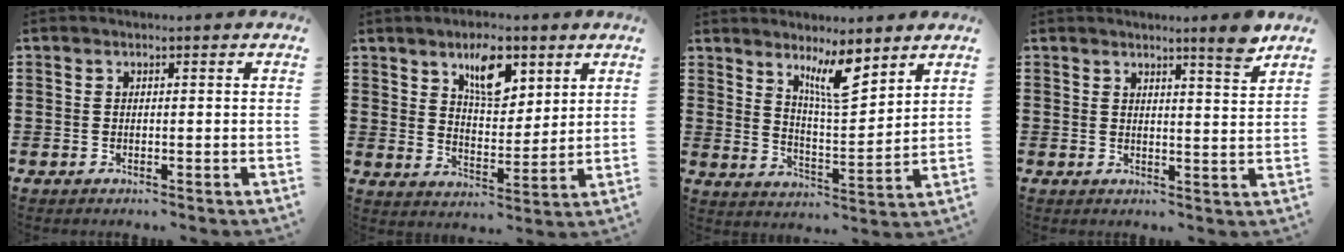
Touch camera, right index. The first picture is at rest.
{"total": 8.0, "force": [4.6, 3.7, 5.4], "torque": [-0.089, -0.003, 0.075]}
{"total": 7.7, "force": [5.7, 1.6, 5.0], "torque": [-0.096, -0.021, 0.098]}
{"total": 4.4, "force": [3.7, -0.6, 2.2], "torque": [-0.046, -0.011, 0.063]}